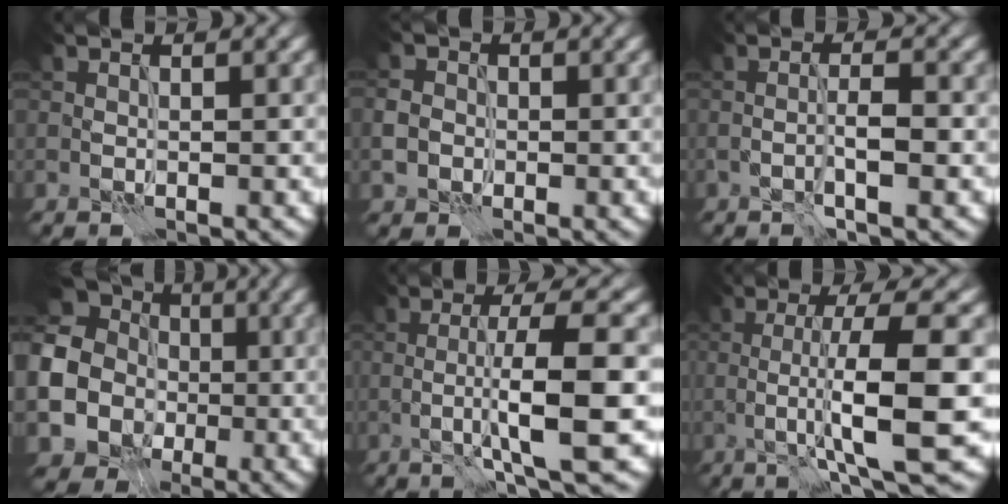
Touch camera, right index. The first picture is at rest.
{"total": 2.5, "force": [-0.4, 2.4, 0.9], "torque": [-0.023, 0.002, -0.007]}
{"total": 2.2, "force": [-0.7, 0.4, 2.1], "torque": [-0.032, 0.002, -0.013]}
{"total": 15.5, "force": [-1.2, 14.6, 5.3], "torque": [-0.155, -0.003, -0.046]}
{"total": 8.1, "force": [-1.4, 1.5, 7.8], "torque": [-0.110, 0.002, -0.022]}
{"total": 9.8, "force": [-1.5, 2.0, 9.4], "torque": [-0.127, 0.004, -0.026]}